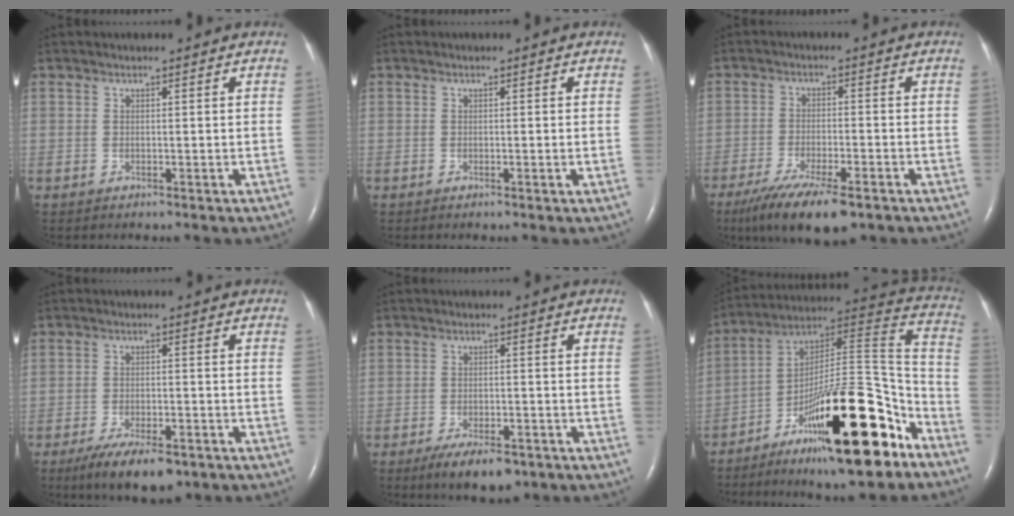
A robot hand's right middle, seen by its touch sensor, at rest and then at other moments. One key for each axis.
{"total": 0.6, "fx": -0.2, "fy": -0.2, "fz": 0.6, "tx": -0.008, "ty": 0.000, "tz": -0.002}
{"total": 11.5, "fx": -7.9, "fy": 2.7, "fz": 8.0, "tx": -0.136, "ty": -0.024, "tz": -0.126}
{"total": 8.8, "fx": -6.0, "fy": 2.9, "fz": 5.7, "tx": -0.097, "ty": -0.011, "tz": -0.095}
{"total": 7.0, "fx": -4.8, "fy": 2.5, "fz": 4.5, "tx": -0.075, "ty": -0.008, "tz": -0.073}
{"total": 25.7, "fx": -14.8, "fy": 5.3, "fz": 20.4, "tx": -0.276, "ty": 0.018, "tz": -0.231}